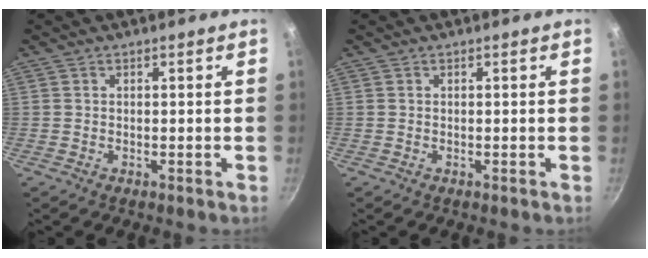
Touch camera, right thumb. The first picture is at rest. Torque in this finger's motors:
{"motor_torque": [0.00, 0.00, -0.15, 0.12, 0.00]}